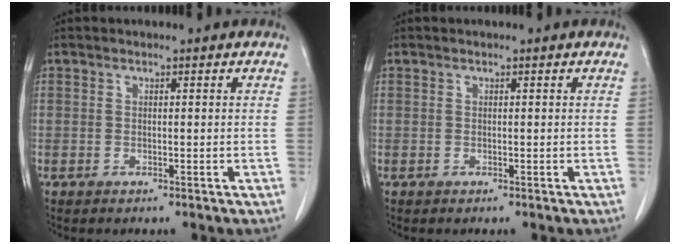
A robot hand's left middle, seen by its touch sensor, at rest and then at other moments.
{"total": 0.0}